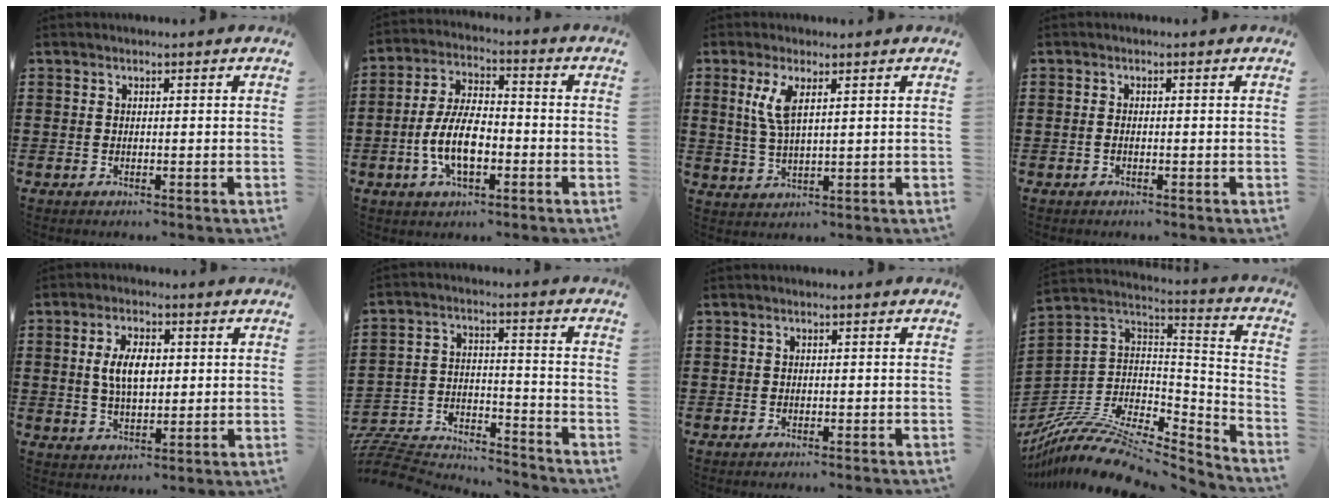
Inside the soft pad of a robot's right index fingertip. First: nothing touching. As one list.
[{"total": 8.8, "force": [-2.3, 4.1, 7.5], "torque": [-0.165, 0.001, -0.048]}, {"total": 4.8, "force": [1.7, 1.5, 4.2], "torque": [-0.098, 0.001, 0.026]}, {"total": 0.6, "force": [-0.5, 0.2, 0.3], "torque": [-0.007, -0.003, -0.008]}, {"total": 5.8, "force": [0.5, 2.8, 5.1], "torque": [-0.101, 0.005, 0.002]}, {"total": 7.4, "force": [-7.2, 1.3, 1.0], "torque": [-0.034, 0.001, -0.149]}, {"total": 0.9, "force": [-0.9, -0.2, 0.0], "torque": [-0.002, -0.003, -0.018]}, {"total": 10.8, "force": [-8.4, 3.6, 5.6], "torque": [-0.117, 0.009, -0.165]}]